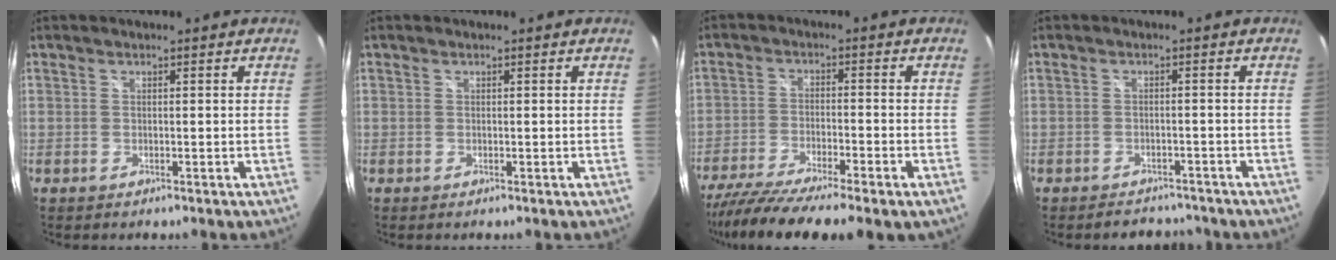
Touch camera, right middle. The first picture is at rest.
{"total": 0.0}
{"total": 13.5, "force": [-10.6, 1.2, 8.3], "torque": [-0.167, -0.049, -0.176]}
{"total": 5.5, "force": [-4.9, 2.4, 0.9], "torque": [-0.019, 0.008, -0.062]}